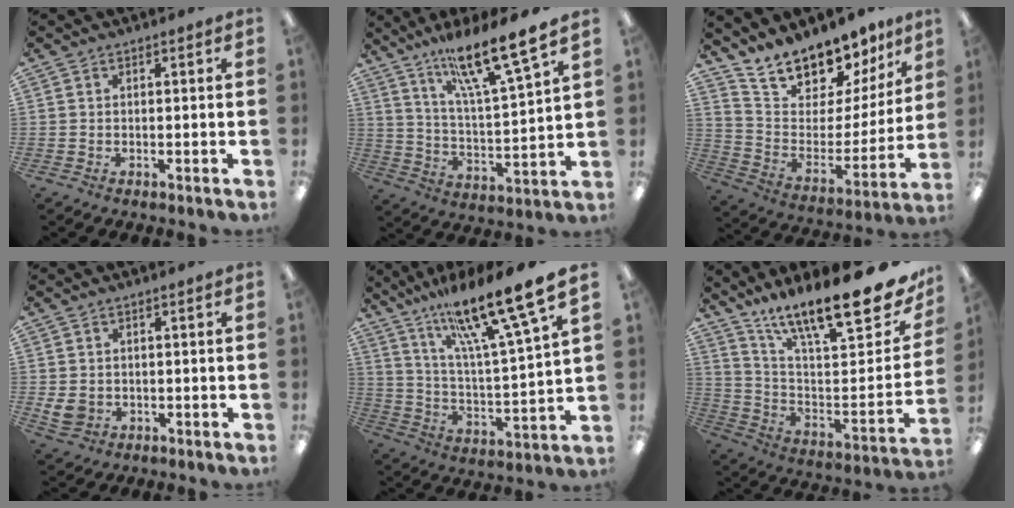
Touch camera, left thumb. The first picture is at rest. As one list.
[{"total": 14.9, "force": [12.1, 1.4, 8.5], "torque": [-0.151, -0.076, 0.197]}, {"total": 14.7, "force": [13.9, 4.5, 1.8], "torque": [-0.053, -0.126, 0.250]}, {"total": 3.9, "force": [0.3, 3.3, 2.2], "torque": [-0.053, -0.001, 0.007]}, {"total": 21.8, "force": [17.4, 2.5, 12.9], "torque": [-0.222, -0.114, 0.278]}, {"total": 20.6, "force": [15.7, 3.7, 12.7], "torque": [-0.189, -0.123, 0.253]}]